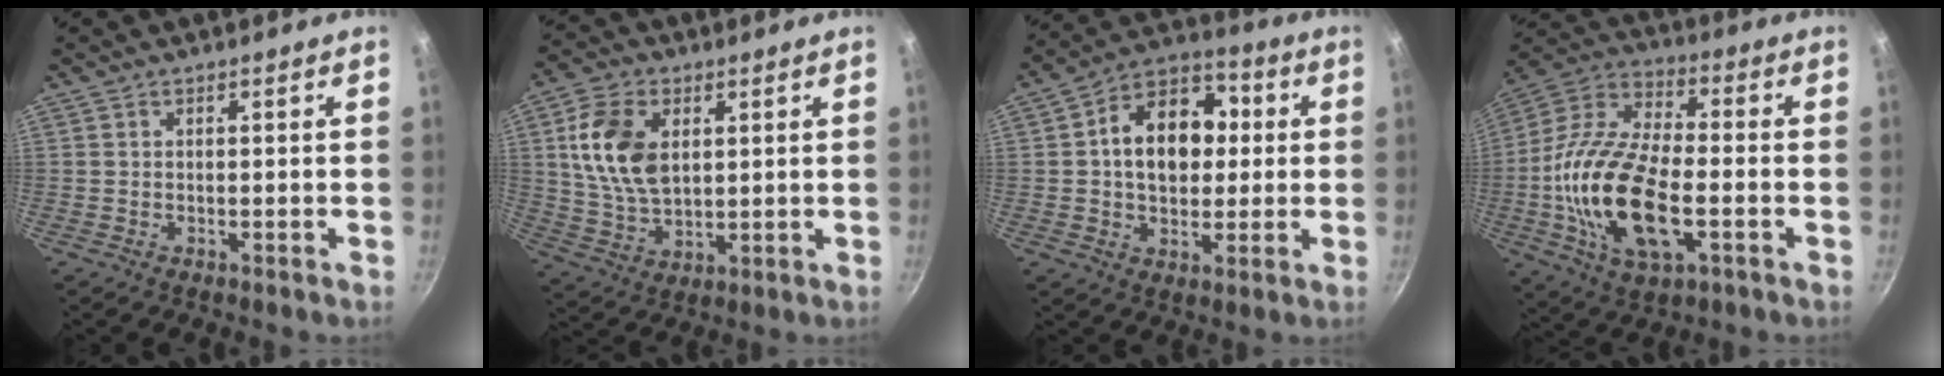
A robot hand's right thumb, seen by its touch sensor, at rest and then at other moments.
{"total": 13.0, "force": [3.2, 8.4, 9.5], "torque": [-0.165, -0.011, 0.065]}
{"total": 15.3, "force": [1.6, 11.0, 10.4], "torque": [-0.118, 0.025, 0.011]}
{"total": 21.9, "force": [-4.2, 10.5, 18.7], "torque": [-0.359, 0.024, -0.089]}